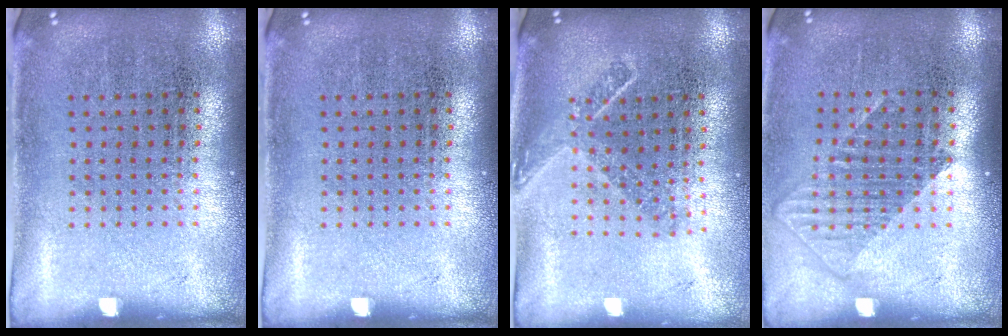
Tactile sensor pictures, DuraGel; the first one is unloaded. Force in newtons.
{"total": 0.0}
{"total": 1.6, "press": 1.2, "slide": 1.1}
{"total": 1.2, "press": 1.0, "slide": 0.6}